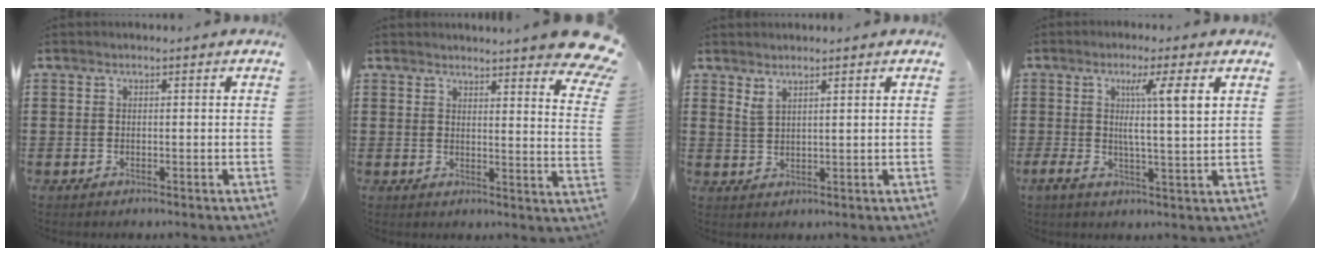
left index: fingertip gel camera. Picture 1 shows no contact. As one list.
[{"total": 5.7, "force": [5.0, 0.1, 2.7], "torque": [-0.050, -0.027, 0.087]}, {"total": 2.2, "force": [1.8, 0.3, 1.2], "torque": [-0.027, 0.001, 0.034]}, {"total": 8.3, "force": [2.7, 0.8, 7.8], "torque": [-0.139, -0.006, 0.038]}]